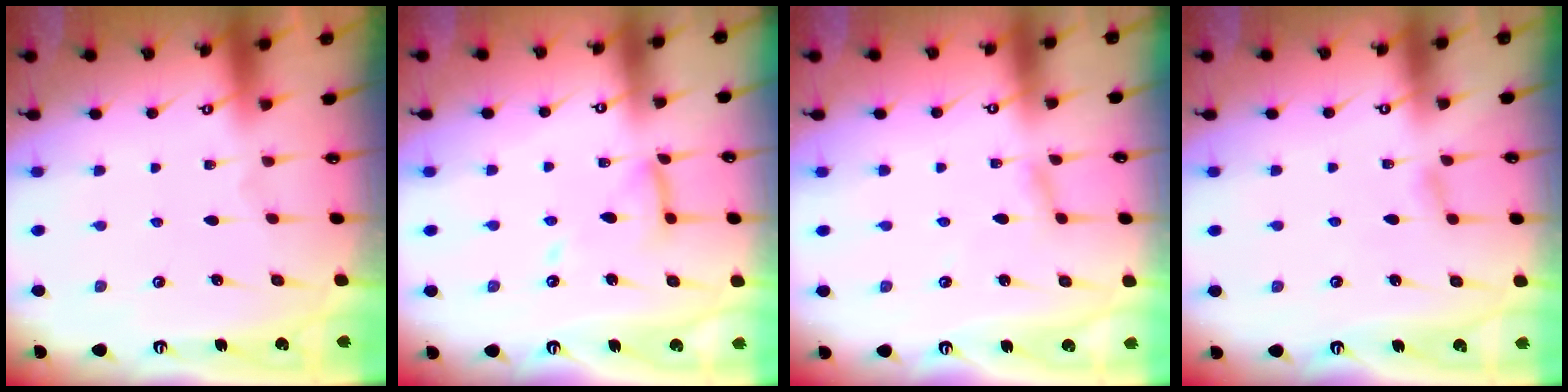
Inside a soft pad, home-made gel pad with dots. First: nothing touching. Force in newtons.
{"total": 11.6, "press": 11.6, "slide": 1.1}
{"total": 2.5, "press": 2.5, "slide": 0.1}
{"total": 4.3, "press": 4.3, "slide": 0.3}